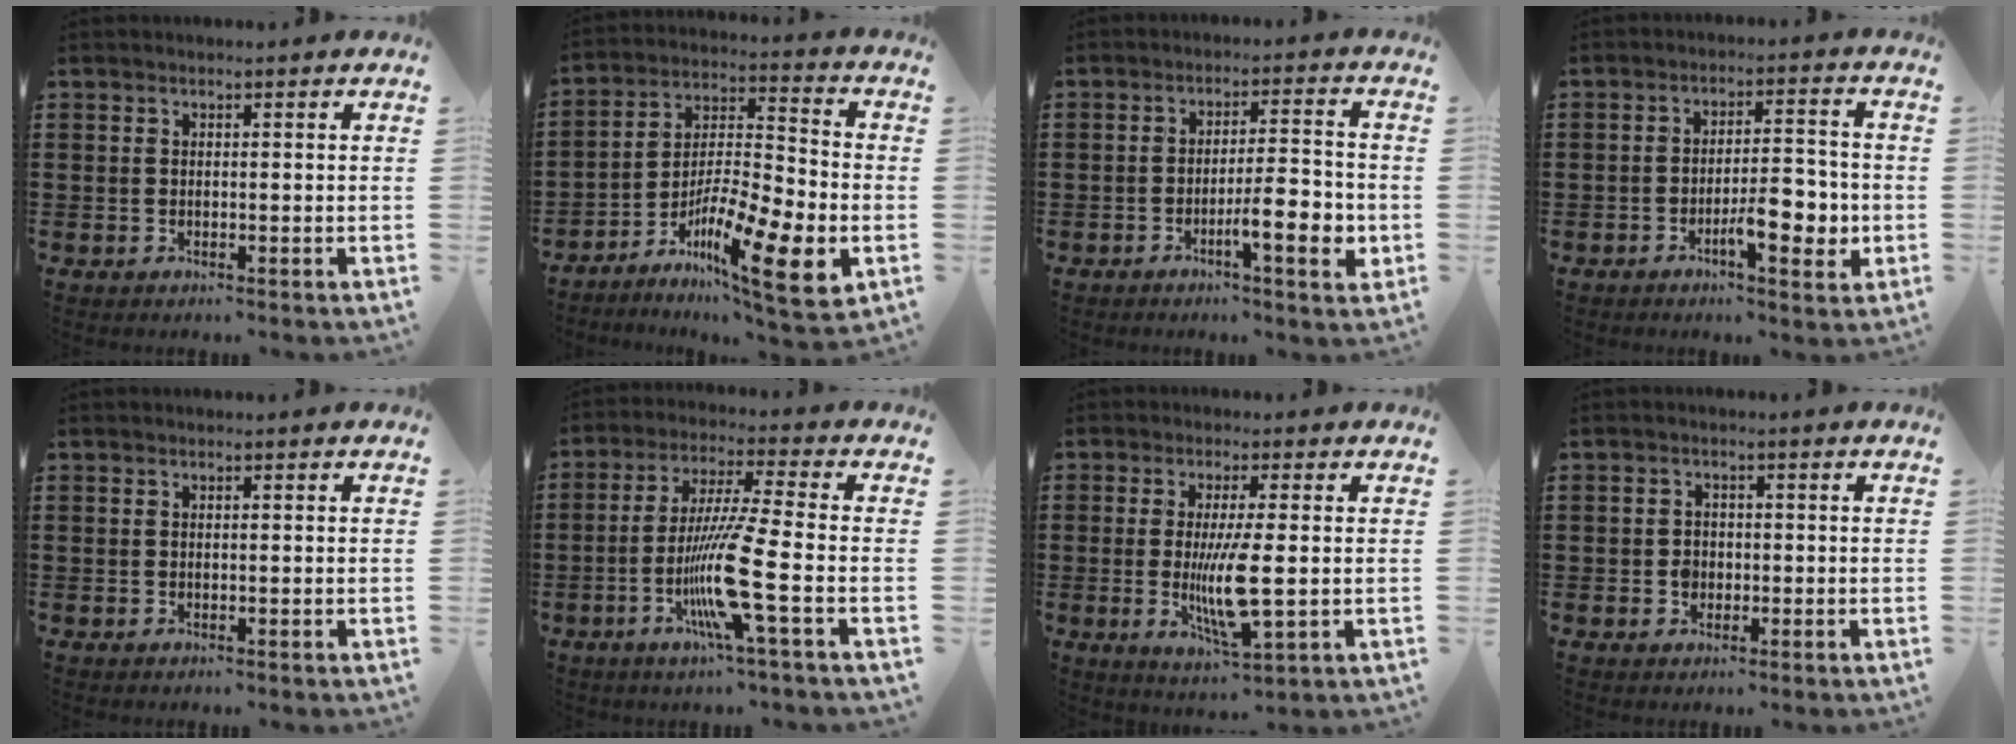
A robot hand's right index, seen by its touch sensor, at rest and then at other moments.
{"total": 12.8, "force": [-7.9, 2.1, 9.8], "torque": [-0.171, 0.008, -0.145]}
{"total": 7.8, "force": [-2.8, 1.5, 7.2], "torque": [-0.105, -0.002, -0.047]}
{"total": 7.7, "force": [-2.6, 2.6, 6.8], "torque": [-0.089, -0.001, -0.043]}
{"total": 0.0}
{"total": 12.1, "force": [-4.0, -0.1, 11.4], "torque": [-0.233, -0.017, -0.082]}
{"total": 8.6, "force": [-0.7, 1.8, 8.3], "torque": [-0.172, -0.020, -0.015]}
{"total": 2.1, "force": [-0.5, 1.9, 0.9], "torque": [-0.022, 0.005, -0.011]}